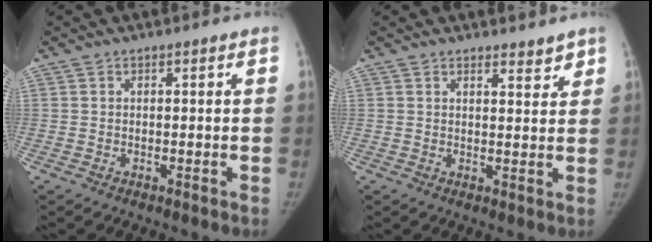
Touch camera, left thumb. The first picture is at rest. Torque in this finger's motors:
{"motor_torque": [-0.23, 0.07, 0.08, 0.17, -0.06]}